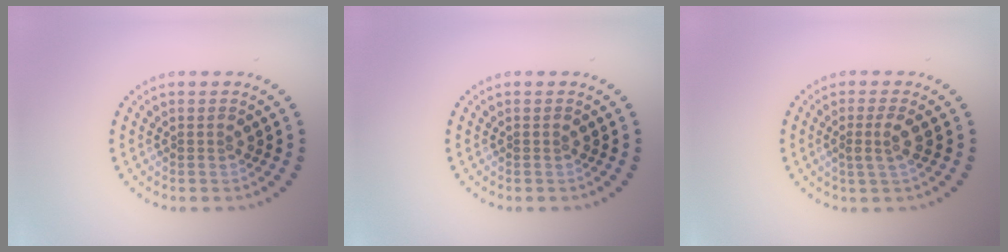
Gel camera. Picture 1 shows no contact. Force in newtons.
{"total": 0.0}
{"total": 1.6, "press": 1.3, "slide": 0.9}